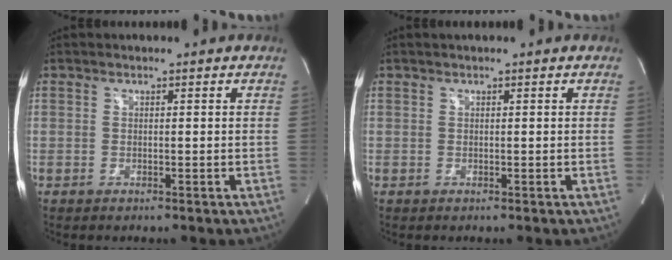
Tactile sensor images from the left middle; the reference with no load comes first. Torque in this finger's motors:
{"motor_torque": [0.12, -0.05, -0.06, 0.01]}